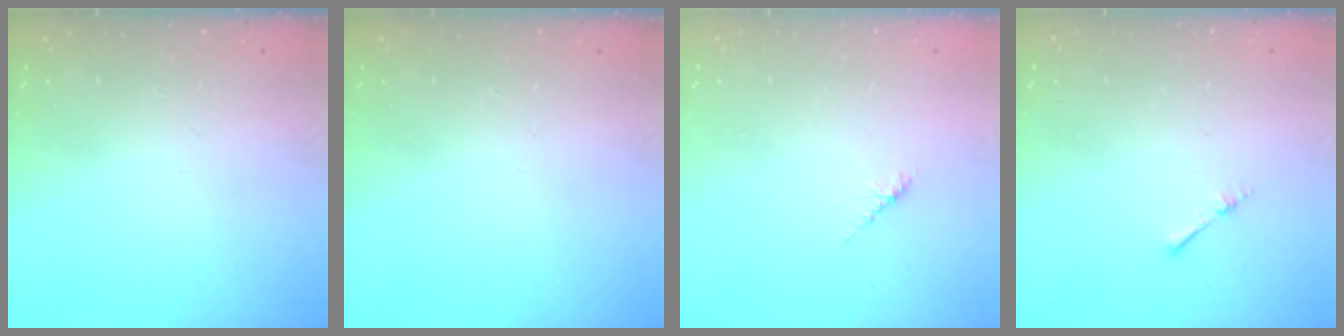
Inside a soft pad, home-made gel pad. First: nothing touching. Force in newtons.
{"total": 0.0}
{"total": 2.6, "press": 2.4, "slide": 0.7}
{"total": 1.7, "press": 1.7, "slide": 0.3}